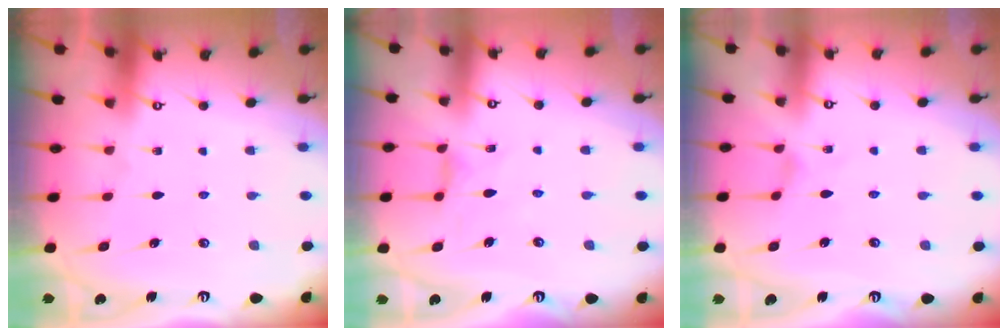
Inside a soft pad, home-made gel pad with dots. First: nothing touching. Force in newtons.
{"total": 1.9, "press": 1.8, "slide": 0.5}
{"total": 0.0}